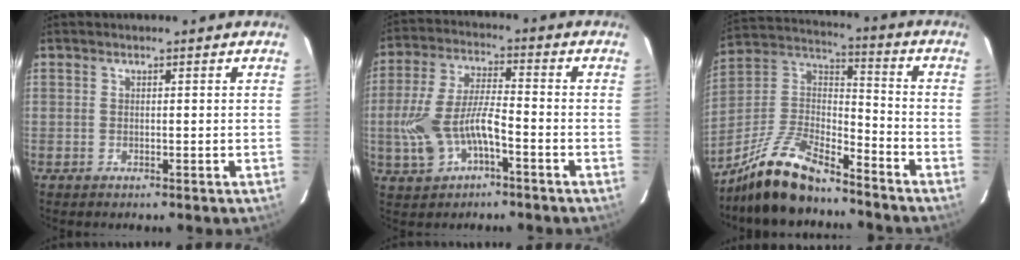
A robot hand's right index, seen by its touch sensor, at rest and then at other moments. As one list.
[{"total": 11.4, "force": [-4.1, 4.7, 9.6], "torque": [-0.204, 0.002, -0.068]}, {"total": 21.0, "force": [-16.2, 6.4, 11.7], "torque": [-0.242, -0.023, -0.293]}]